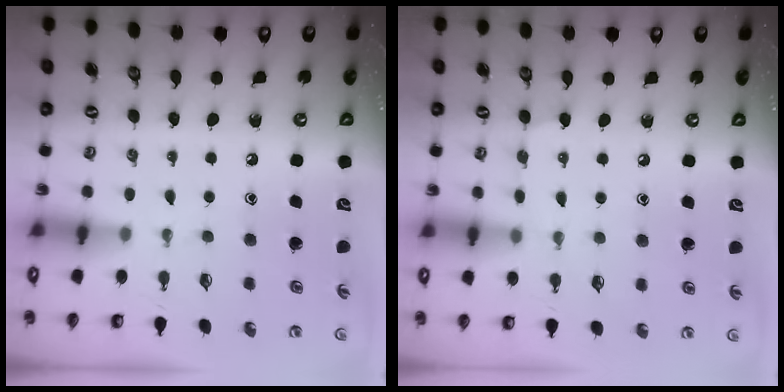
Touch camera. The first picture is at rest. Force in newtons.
{"total": 5.8, "press": 5.8, "slide": 0.6}